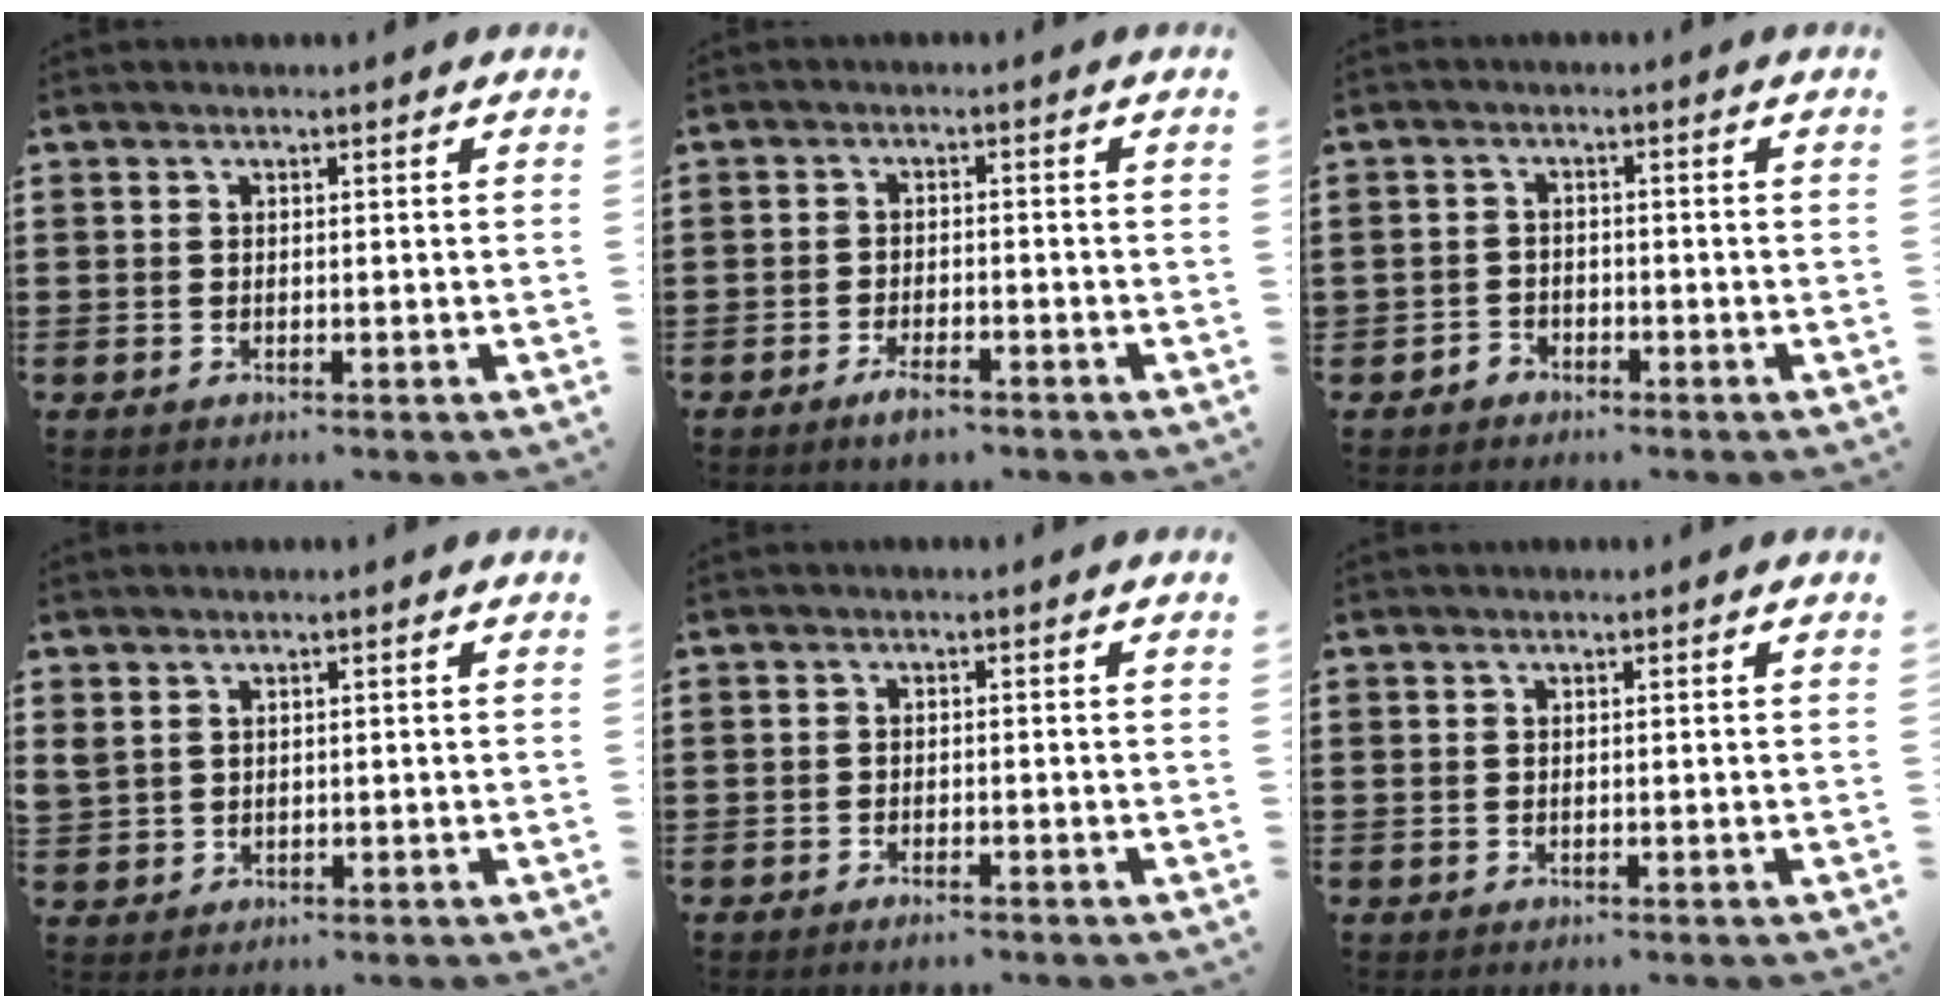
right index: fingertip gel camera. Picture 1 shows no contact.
{"total": 2.8, "force": [-2.1, 0.8, 1.7], "torque": [-0.036, 0.004, -0.041]}
{"total": 1.8, "force": [-1.6, 1.0, 0.0], "torque": [-0.006, 0.004, -0.036]}
{"total": 1.6, "force": [1.0, 1.1, 0.5], "torque": [-0.015, 0.005, 0.020]}
{"total": 1.0, "force": [-0.9, 0.2, 0.4], "torque": [-0.011, -0.002, -0.017]}
{"total": 0.0}